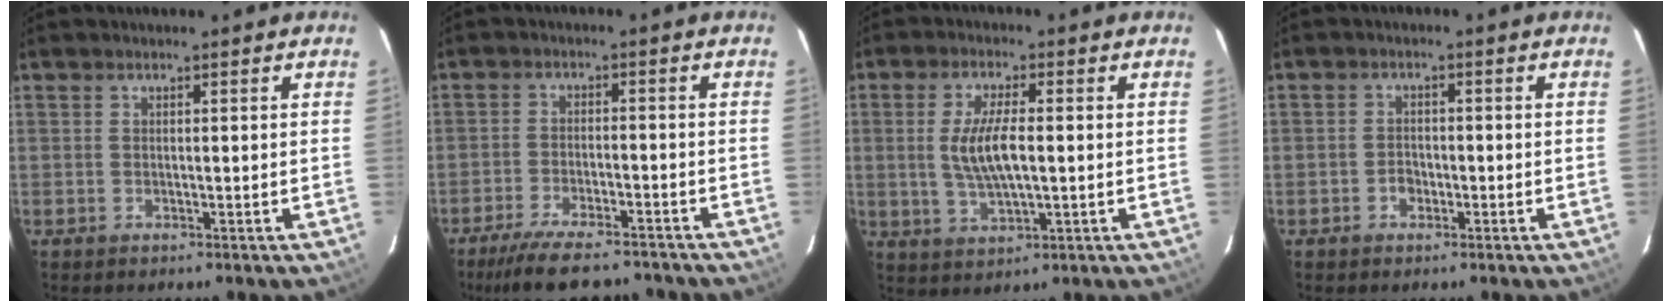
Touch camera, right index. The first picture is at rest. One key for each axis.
{"total": 13.8, "fx": -11.7, "fy": 3.5, "fz": 6.4, "tx": -0.138, "ty": -0.022, "tz": -0.179}
{"total": 7.9, "fx": 0.1, "fy": 2.5, "fz": 7.5, "tx": -0.148, "ty": -0.002, "tz": 0.007}
{"total": 2.2, "fx": -1.2, "fy": 1.7, "fz": 0.8, "tx": -0.016, "ty": 0.007, "tz": -0.019}